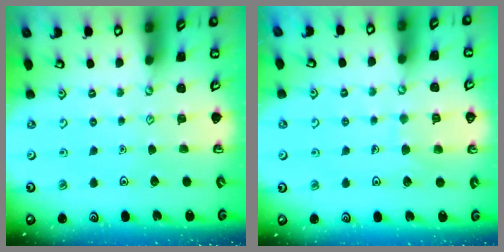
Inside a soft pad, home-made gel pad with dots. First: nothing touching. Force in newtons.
{"total": 5.9, "press": 5.9, "slide": 0.4}